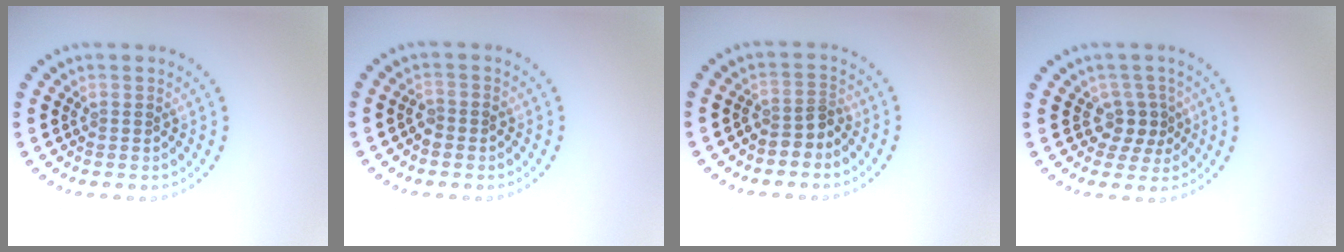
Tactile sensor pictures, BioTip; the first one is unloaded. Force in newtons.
{"total": 0.9, "press": 0.8, "slide": 0.5}
{"total": 2.0, "press": 1.4, "slide": 1.4}
{"total": 2.4, "press": 1.8, "slide": 1.6}